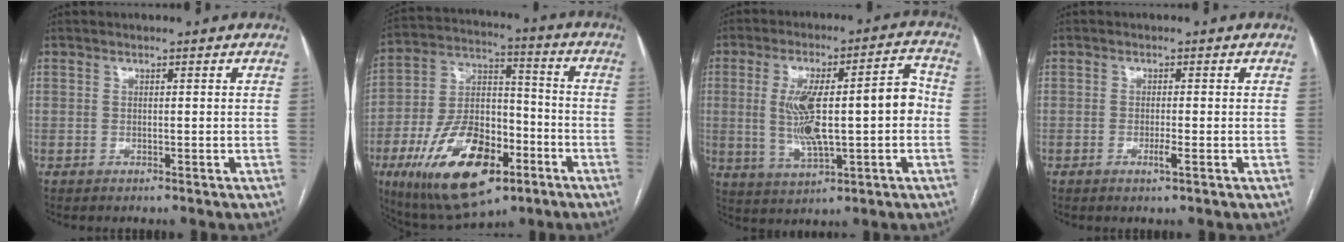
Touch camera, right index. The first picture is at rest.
{"total": 20.5, "force": [-9.5, 9.6, 15.3], "torque": [-0.288, 0.005, -0.154]}
{"total": 14.3, "force": [-0.4, 3.8, 13.8], "torque": [-0.235, 0.032, 0.003]}
{"total": 1.7, "force": [-0.7, 0.0, 1.6], "torque": [-0.028, -0.003, -0.013]}